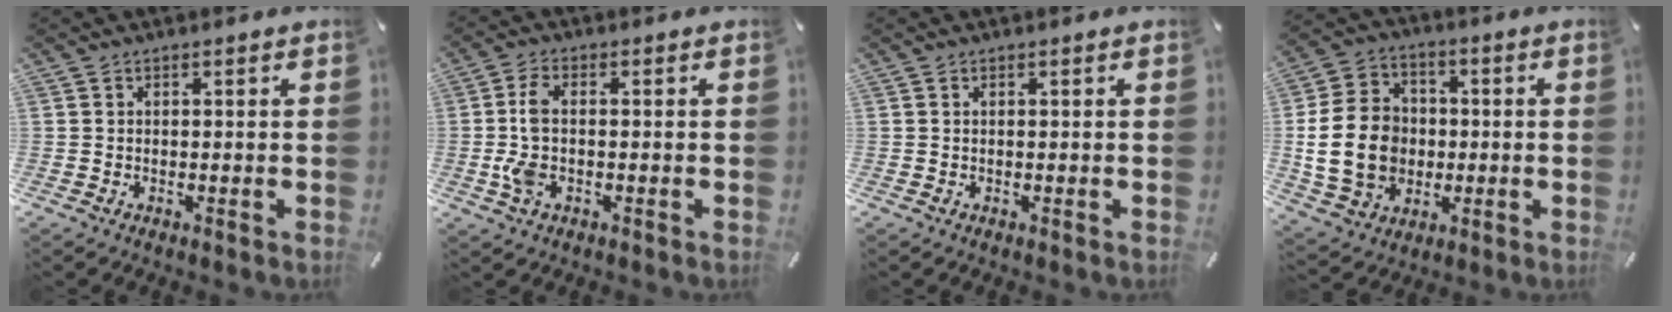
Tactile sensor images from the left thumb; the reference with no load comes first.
{"total": 5.9, "force": [-0.9, 3.0, 5.0], "torque": [-0.112, 0.001, -0.018]}
{"total": 0.0}
{"total": 16.1, "force": [-1.6, 13.3, 8.9], "torque": [-0.191, 0.017, -0.026]}